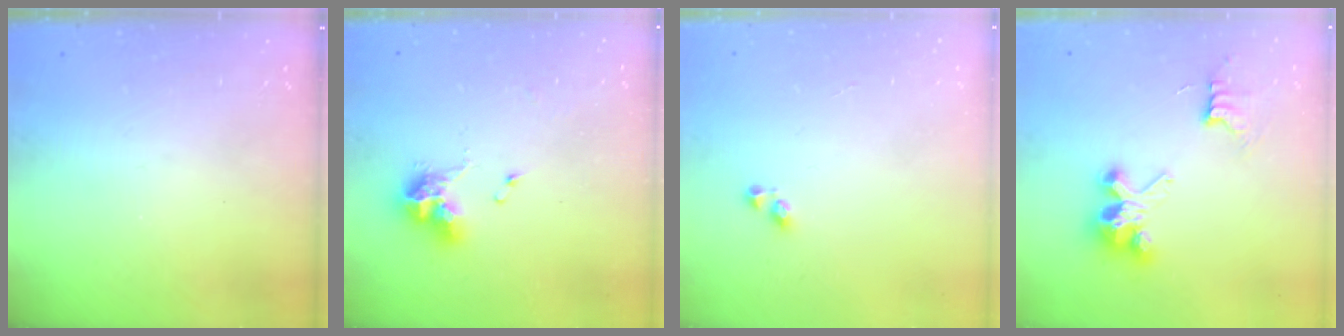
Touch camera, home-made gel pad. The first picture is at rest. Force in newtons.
{"total": 9.7, "press": 9.6, "slide": 1.2}
{"total": 2.9, "press": 2.8, "slide": 0.3}
{"total": 8.5, "press": 8.4, "slide": 0.6}